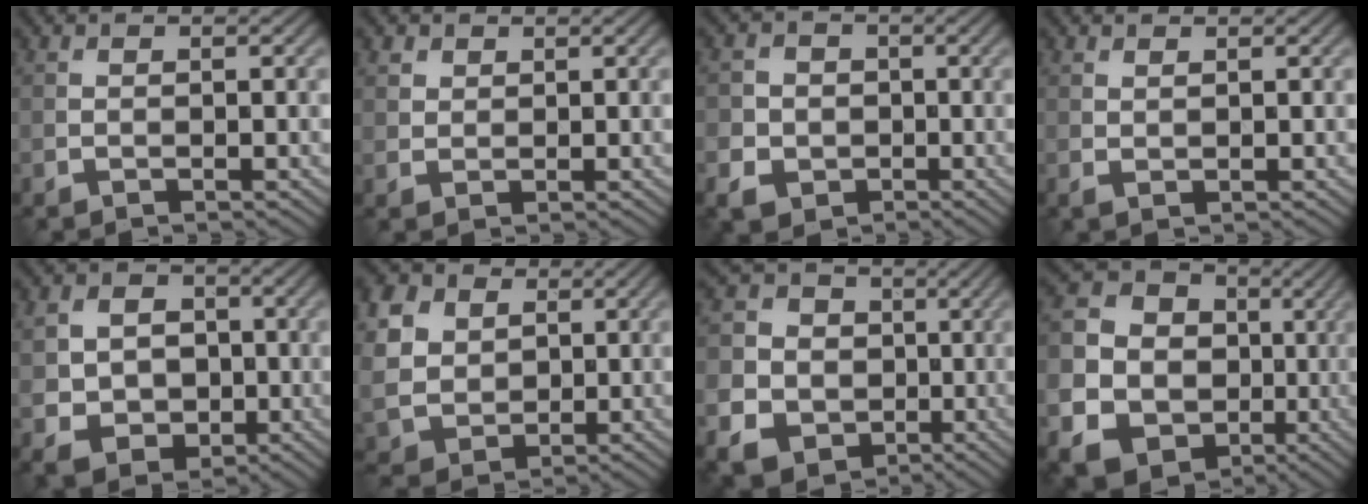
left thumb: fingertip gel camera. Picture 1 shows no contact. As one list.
[{"total": 2.0, "force": [1.3, 1.4, 0.5], "torque": [-0.016, -0.003, 0.032]}, {"total": 5.8, "force": [-1.4, 5.5, 1.4], "torque": [-0.048, 0.000, -0.048]}, {"total": 1.0, "force": [0.7, 0.4, 0.5], "torque": [-0.014, -0.002, 0.019]}, {"total": 7.4, "force": [-0.2, 6.6, 3.5], "torque": [-0.106, -0.004, -0.007]}, {"total": 10.5, "force": [3.3, 8.3, 5.5], "torque": [-0.190, 0.015, 0.072]}, {"total": 10.3, "force": [-1.0, 9.6, 3.4], "torque": [-0.127, -0.006, -0.033]}, {"total": 18.4, "force": [-2.6, 16.9, 6.7], "torque": [-0.205, -0.003, -0.067]}]